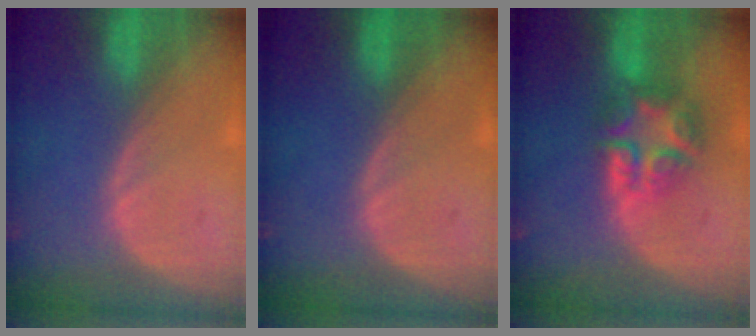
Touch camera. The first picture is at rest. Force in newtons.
{"total": 0.0}
{"total": 7.9, "press": 6.7, "slide": 4.2}